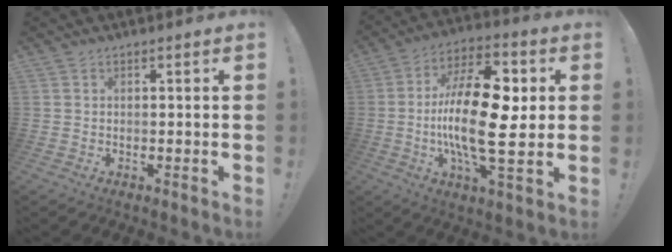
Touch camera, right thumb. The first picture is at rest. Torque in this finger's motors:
{"motor_torque": [1.76, 3.24, 1.33, -0.82, 0.77]}